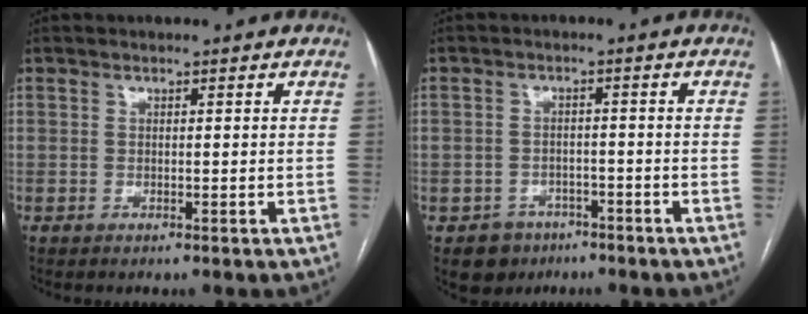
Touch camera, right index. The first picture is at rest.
{"total": 4.6, "force": [-2.7, 3.6, 0.3], "torque": [-0.002, 0.011, -0.036]}